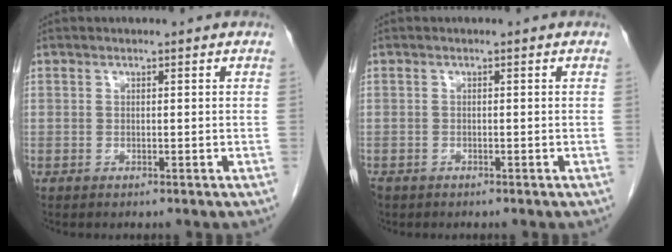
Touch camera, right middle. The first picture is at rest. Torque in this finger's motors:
{"motor_torque": [0.03, 0.00, 0.09, 0.00]}